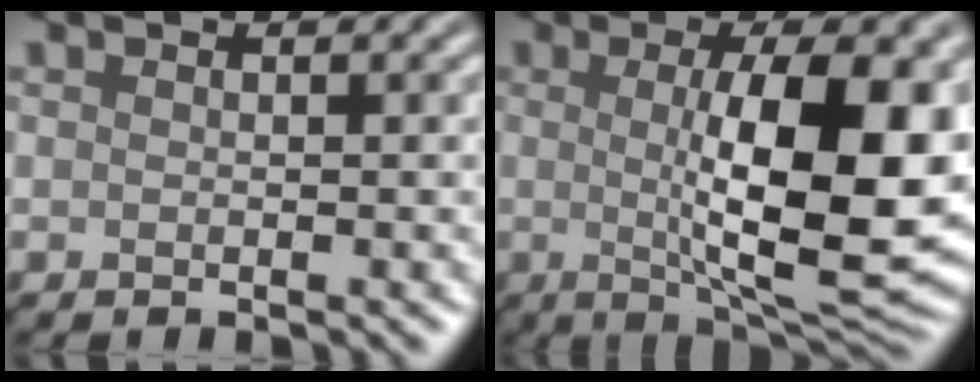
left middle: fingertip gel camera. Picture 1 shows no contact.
{"total": 12.4, "force": [0.4, 3.4, 11.9], "torque": [-0.167, -0.012, 0.011]}